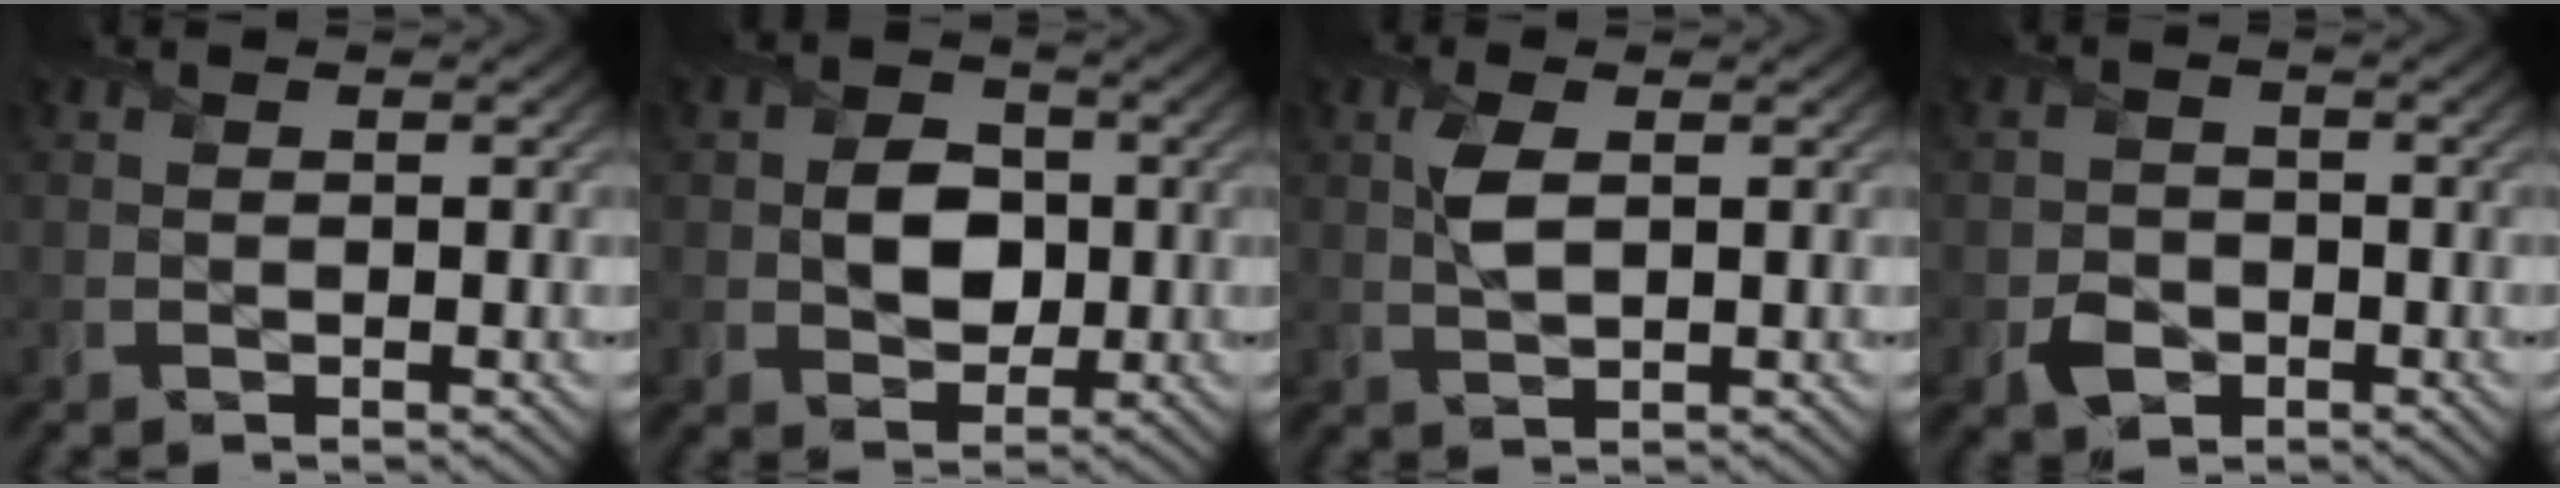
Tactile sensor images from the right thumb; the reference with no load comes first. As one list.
[{"total": 5.0, "force": [-0.1, 4.1, 3.0], "torque": [-0.056, -0.005, -0.009]}, {"total": 2.9, "force": [0.8, 1.2, 2.5], "torque": [-0.063, 0.001, 0.016]}, {"total": 2.7, "force": [-1.3, 2.3, 0.6], "torque": [-0.007, -0.004, -0.028]}]